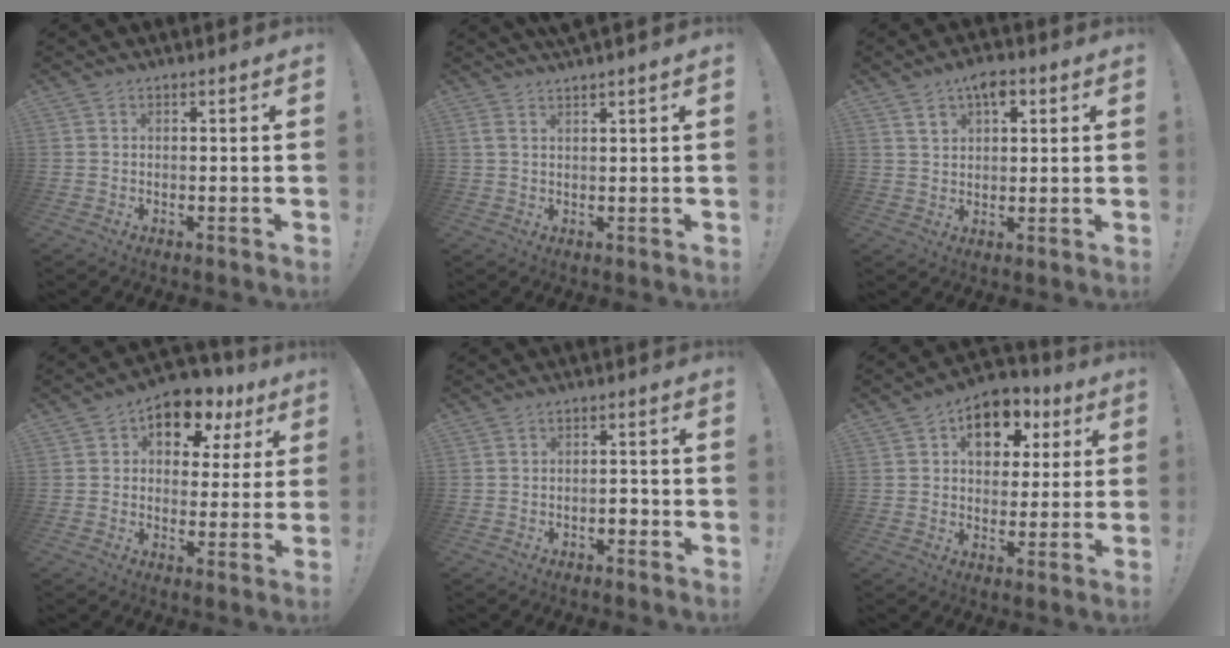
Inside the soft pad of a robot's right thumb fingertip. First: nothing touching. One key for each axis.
{"total": 2.8, "fx": 2.1, "fy": -0.3, "fz": 1.8, "tx": -0.045, "ty": -0.003, "tz": 0.036}
{"total": 6.8, "fx": 3.4, "fy": 4.2, "fz": 4.1, "tx": -0.063, "ty": -0.005, "tz": 0.061}
{"total": 9.5, "fx": 5.0, "fy": 6.6, "fz": 4.6, "tx": -0.056, "ty": -0.032, "tz": 0.091}
{"total": 2.0, "fx": -1.4, "fy": 0.9, "fz": 1.1, "tx": -0.023, "ty": 0.006, "tz": -0.023}
{"total": 11.5, "fx": 4.0, "fy": 8.7, "fz": 6.4, "tx": -0.077, "ty": -0.009, "tz": 0.071}